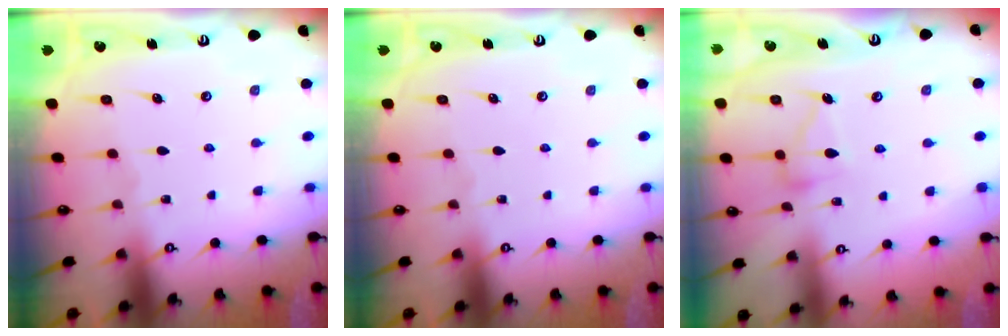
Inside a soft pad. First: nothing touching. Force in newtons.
{"total": 0.0}
{"total": 10.8, "press": 10.8, "slide": 0.6}